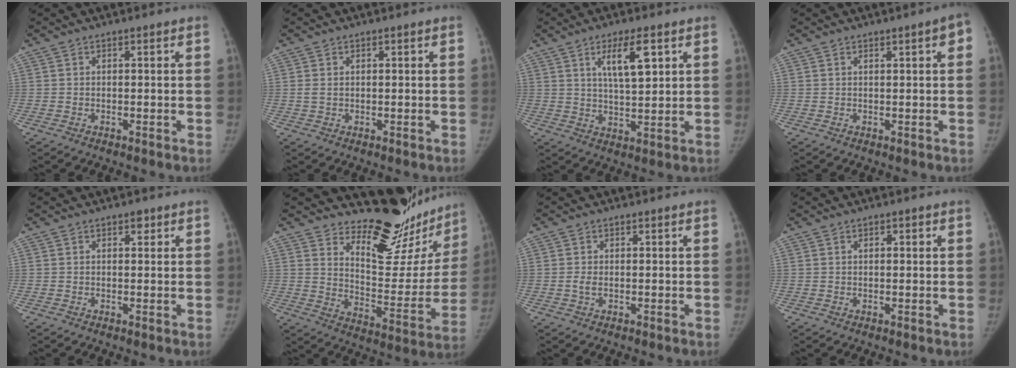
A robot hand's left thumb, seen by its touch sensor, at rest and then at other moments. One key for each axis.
{"total": 1.4, "fx": 0.3, "fy": 0.9, "fz": 1.0, "tx": -0.024, "ty": 0.005, "tz": 0.012}
{"total": 8.3, "fx": 3.6, "fy": 2.6, "fz": 7.0, "tx": -0.111, "ty": -0.020, "tz": 0.066}
{"total": 2.4, "fx": 0.8, "fy": 0.4, "fz": 2.2, "tx": -0.023, "ty": 0.004, "tz": 0.008}
{"total": 1.3, "fx": 0.7, "fy": 0.8, "fz": 0.7, "tx": -0.003, "ty": -0.001, "tz": 0.007}
{"total": 20.9, "fx": 18.2, "fy": 7.3, "fz": 7.3, "tx": -0.040, "ty": -0.164, "tz": 0.249}
{"total": 1.3, "fx": -0.1, "fy": 0.8, "fz": 1.1, "tx": -0.025, "ty": 0.001, "tz": -0.002}
{"total": 1.3, "fx": 0.5, "fy": 0.6, "fz": 1.1, "tx": -0.015, "ty": 0.002, "tz": 0.006}